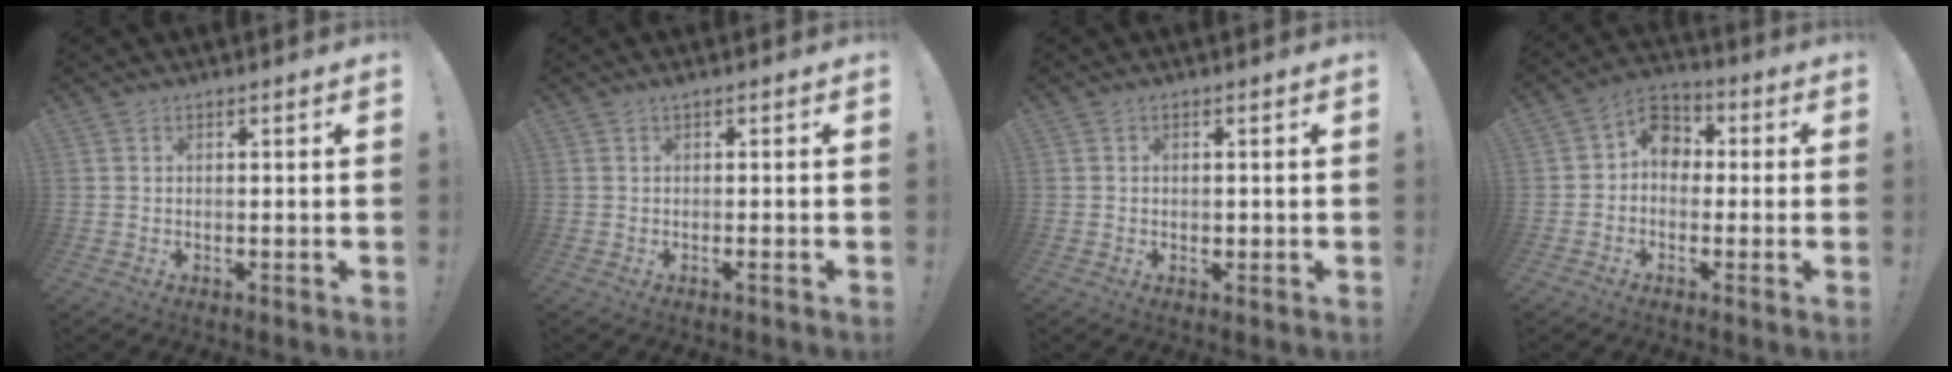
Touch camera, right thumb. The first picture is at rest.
{"total": 1.4, "force": [-0.1, -0.3, 1.3], "torque": [-0.022, -0.002, -0.003]}
{"total": 1.1, "force": [0.1, 1.1, 0.3], "torque": [0.004, -0.001, -0.001]}
{"total": 7.5, "force": [-0.1, 6.5, 3.8], "torque": [-0.063, 0.020, 0.007]}